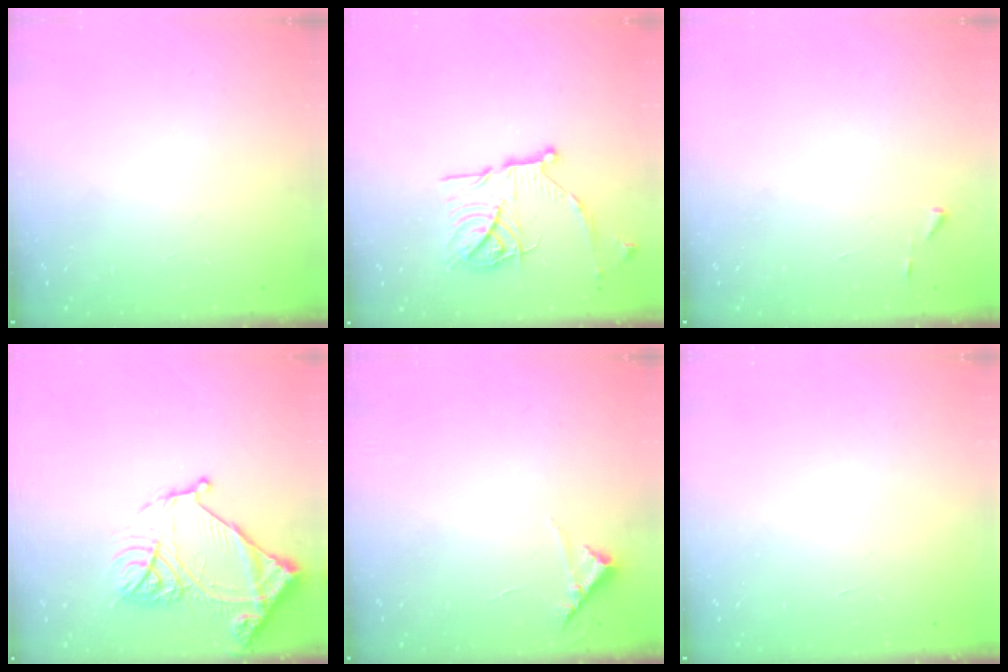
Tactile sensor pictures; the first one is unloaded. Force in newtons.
{"total": 18.0, "press": 18.0, "slide": 1.5}
{"total": 2.7, "press": 2.7, "slide": 0.3}
{"total": 16.4, "press": 16.3, "slide": 1.6}
{"total": 5.0, "press": 5.0, "slide": 0.4}
{"total": 1.7, "press": 1.7, "slide": 0.1}